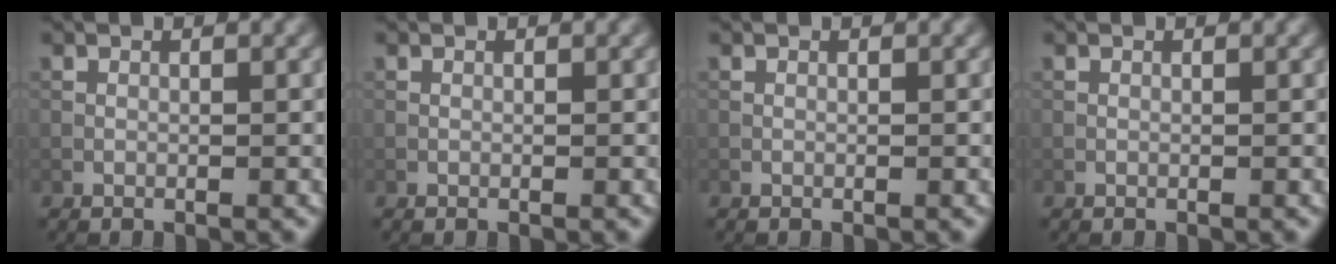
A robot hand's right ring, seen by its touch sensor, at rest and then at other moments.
{"total": 0.0}
{"total": 0.0}
{"total": 0.0}